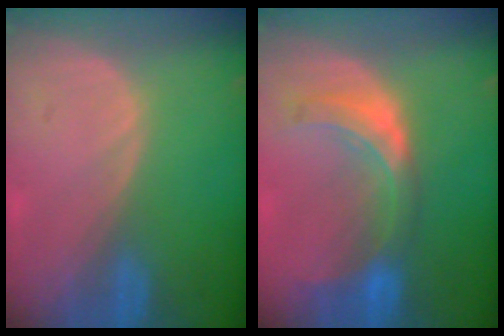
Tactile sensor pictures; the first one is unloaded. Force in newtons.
{"total": 8.0, "press": 7.0, "slide": 3.8}